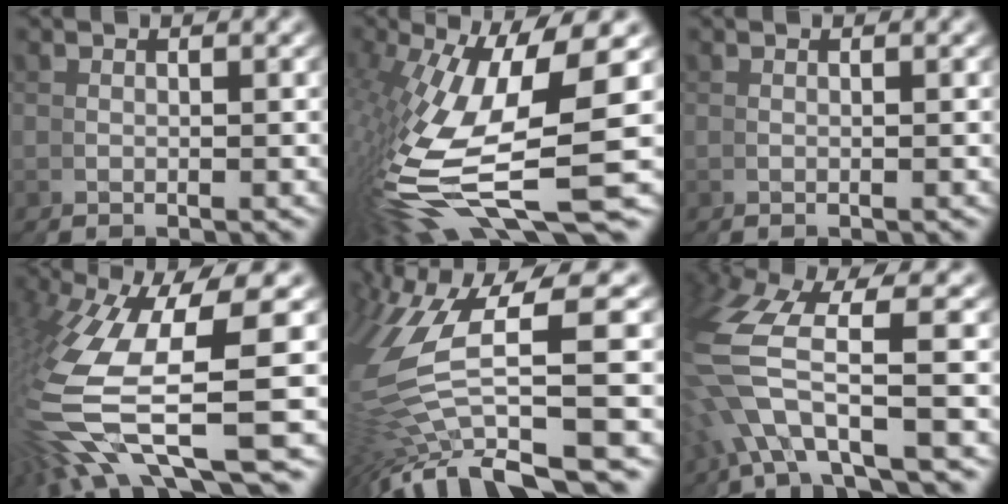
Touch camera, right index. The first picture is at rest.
{"total": 9.6, "force": [-1.1, 4.3, 8.5], "torque": [-0.204, -0.024, 0.009]}
{"total": 0.0}
{"total": 7.4, "force": [0.2, 3.2, 6.6], "torque": [-0.183, -0.004, 0.012]}
{"total": 5.8, "force": [0.0, 2.8, 5.1], "torque": [-0.132, 0.002, -0.006]}
{"total": 3.8, "force": [1.7, 1.9, 2.7], "torque": [-0.099, 0.017, 0.020]}